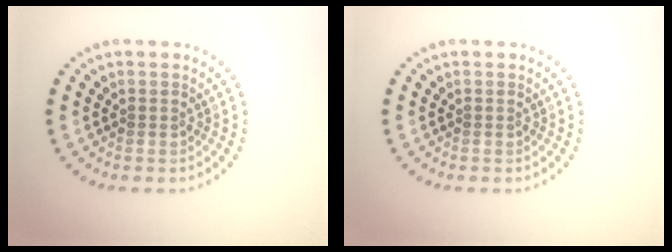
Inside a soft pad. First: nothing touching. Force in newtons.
{"total": 0.0}